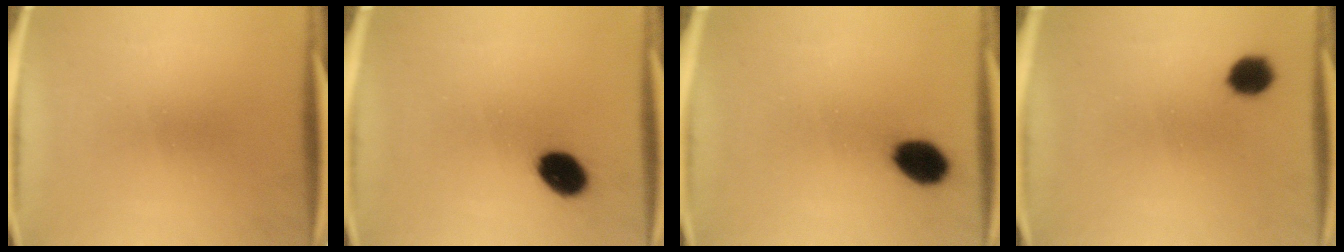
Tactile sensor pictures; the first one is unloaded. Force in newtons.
{"total": 7.7}
{"total": 8.2}
{"total": 4.8}